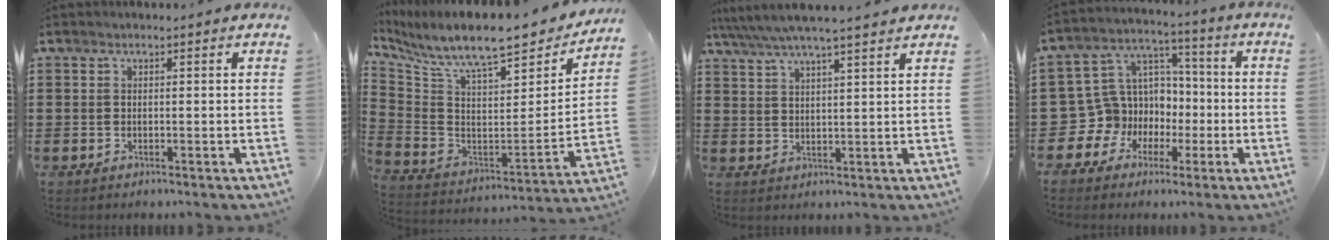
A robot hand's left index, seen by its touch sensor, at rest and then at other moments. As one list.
[{"total": 10.0, "force": [8.4, 1.7, 5.1], "torque": [-0.124, -0.067, 0.141]}, {"total": 5.2, "force": [4.4, 0.3, 2.7], "torque": [-0.067, -0.017, 0.075]}, {"total": 10.9, "force": [-2.6, 10.4, 2.4], "torque": [-0.102, 0.000, -0.041]}]